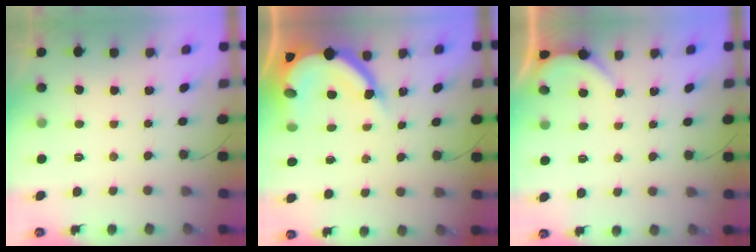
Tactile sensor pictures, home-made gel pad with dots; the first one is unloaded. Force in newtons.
{"total": 14.3, "press": 14.2, "slide": 1.5}
{"total": 1.9, "press": 1.9, "slide": 0.2}